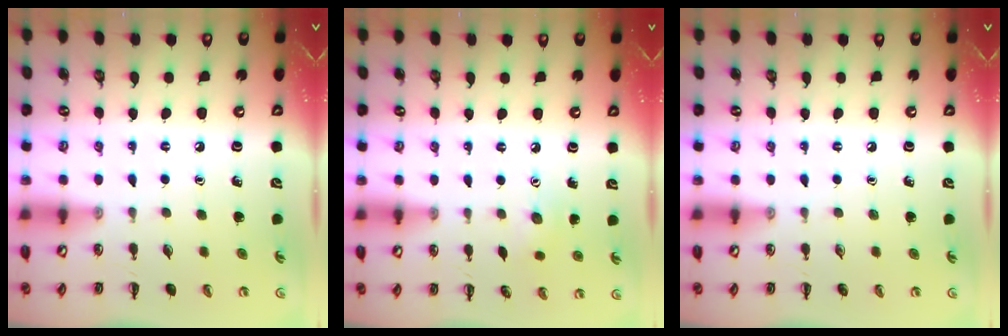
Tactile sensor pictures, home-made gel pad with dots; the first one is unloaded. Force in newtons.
{"total": 3.8, "press": 3.7, "slide": 1.1}
{"total": 0.0}